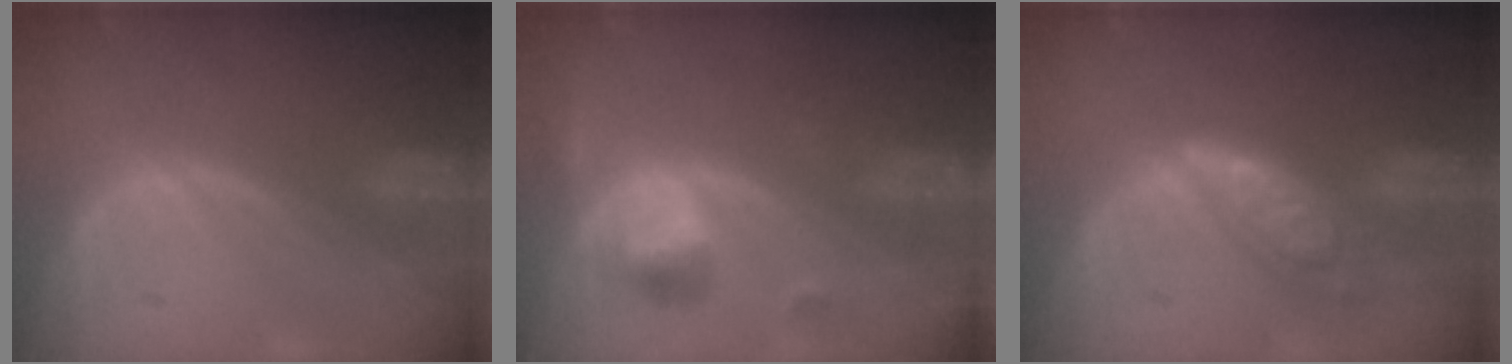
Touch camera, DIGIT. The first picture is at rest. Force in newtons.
{"total": 5.3, "press": 5.1, "slide": 1.5}
{"total": 6.3, "press": 6.3, "slide": 0.4}